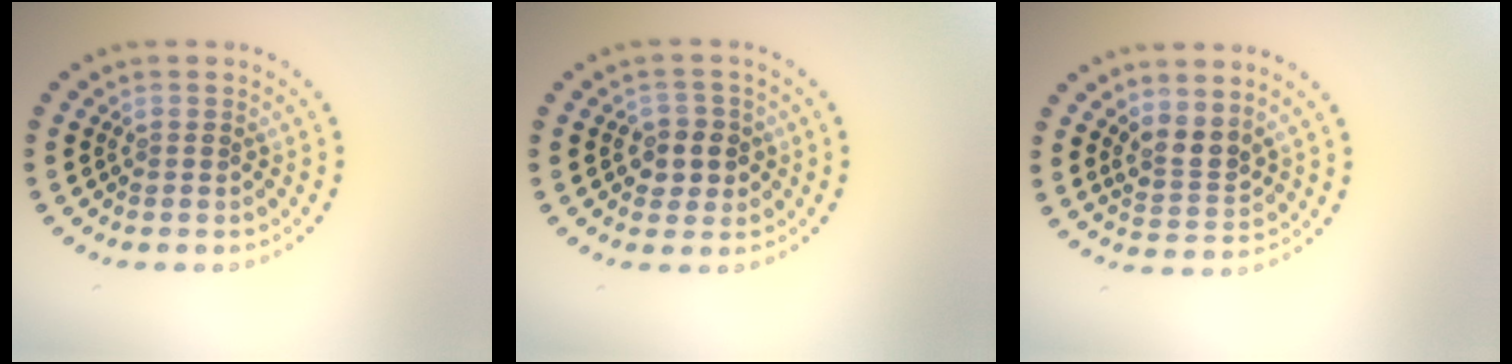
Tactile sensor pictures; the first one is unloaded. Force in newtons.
{"total": 2.8, "press": 2.7, "slide": 0.8}
{"total": 2.6, "press": 2.0, "slide": 1.6}